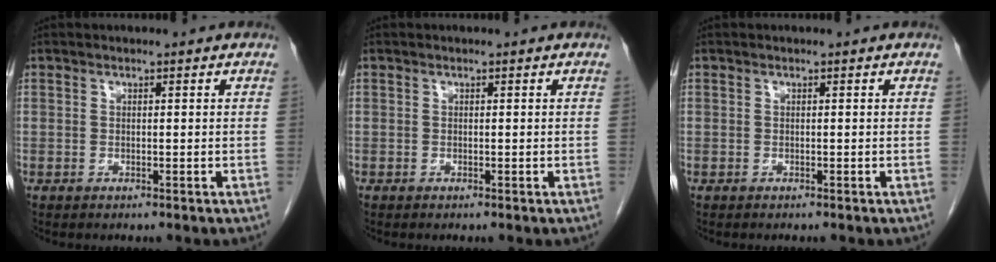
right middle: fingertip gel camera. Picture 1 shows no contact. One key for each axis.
{"total": 0.0}
{"total": 0.0}